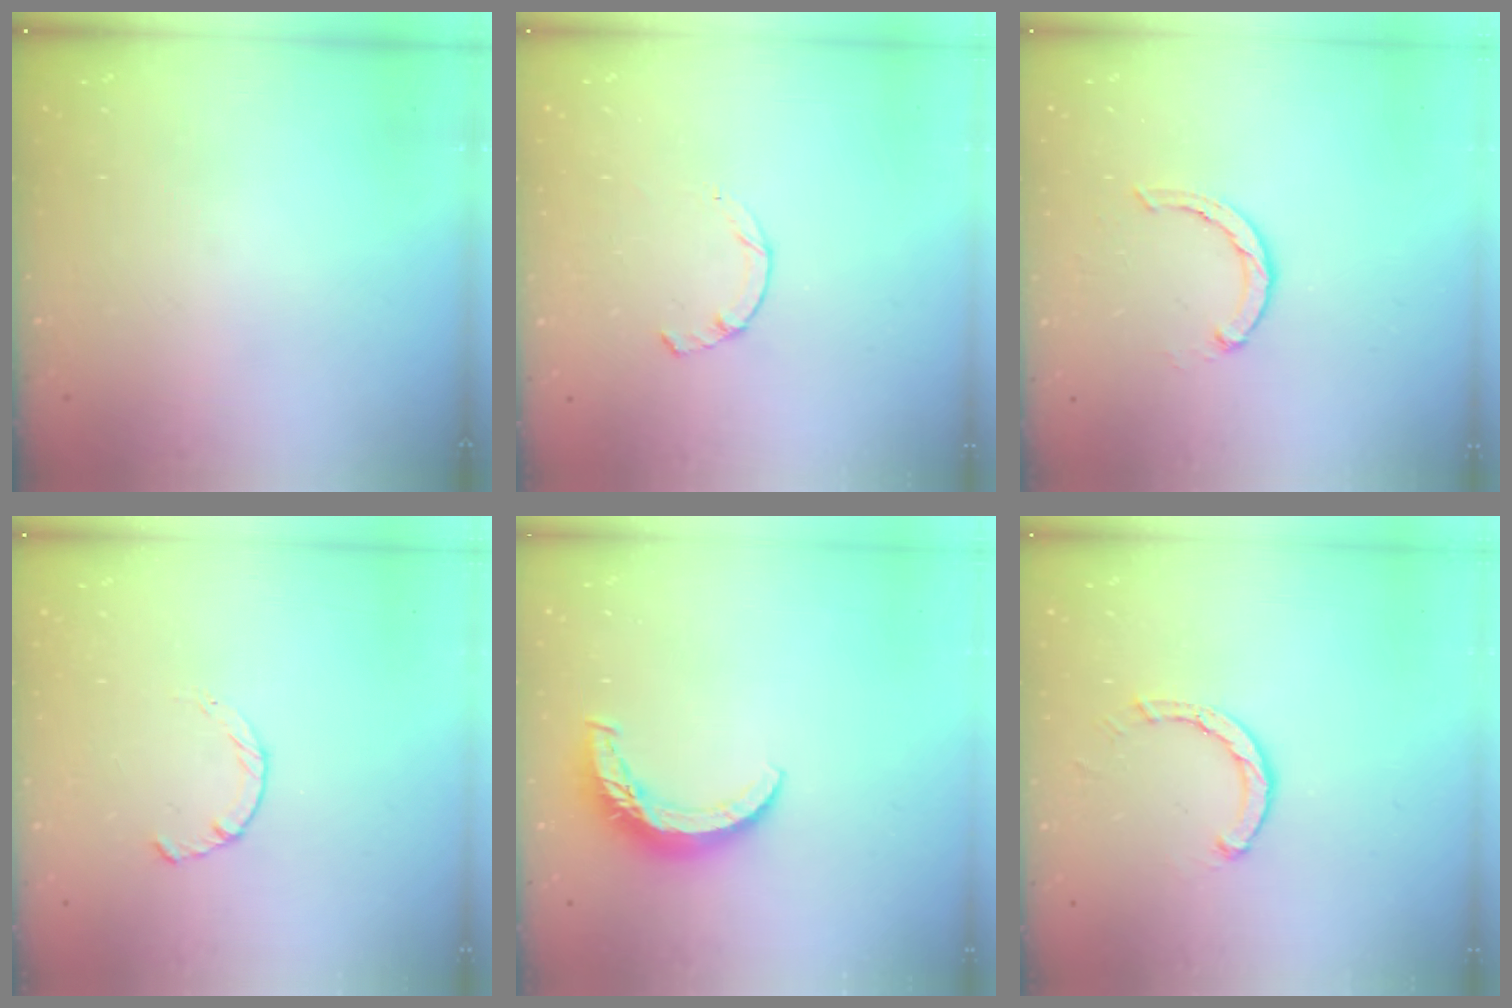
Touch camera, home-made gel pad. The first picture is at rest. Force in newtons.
{"total": 1.7, "press": 1.6, "slide": 0.4}
{"total": 2.4, "press": 2.4, "slide": 0.4}
{"total": 2.2, "press": 2.2, "slide": 0.4}
{"total": 8.6, "press": 8.5, "slide": 0.8}
{"total": 2.6, "press": 2.6, "slide": 0.1}